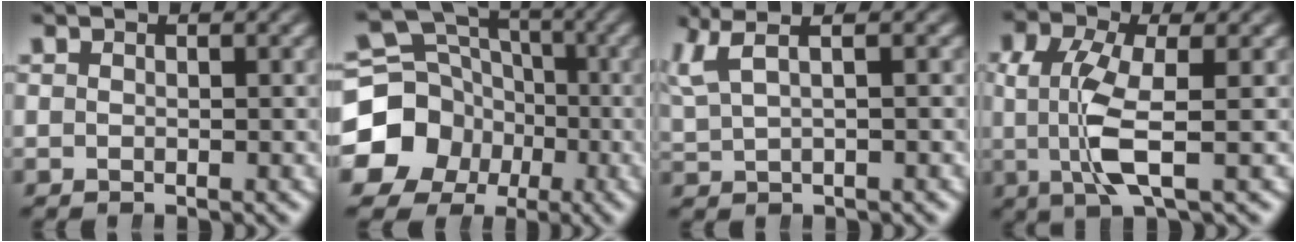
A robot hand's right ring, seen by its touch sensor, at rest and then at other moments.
{"total": 17.2, "force": [-2.7, 15.8, 6.2], "torque": [-0.136, -0.065, -0.049]}
{"total": 4.8, "force": [2.2, 2.5, 3.5], "torque": [-0.070, 0.015, 0.036]}
{"total": 4.9, "force": [-0.1, 1.5, 4.6], "torque": [-0.104, -0.020, 0.006]}